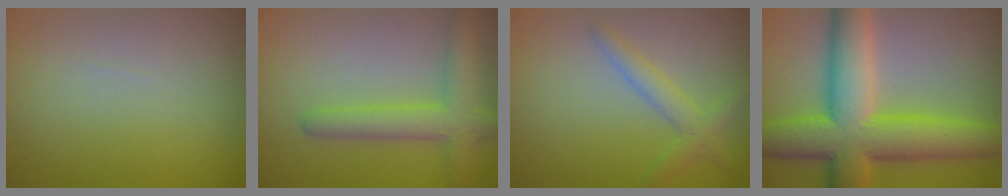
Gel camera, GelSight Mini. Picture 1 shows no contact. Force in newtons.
{"total": 4.4, "press": 4.4, "slide": 0.3}
{"total": 2.4, "press": 2.4, "slide": 0.1}
{"total": 11.1, "press": 11.1, "slide": 0.2}